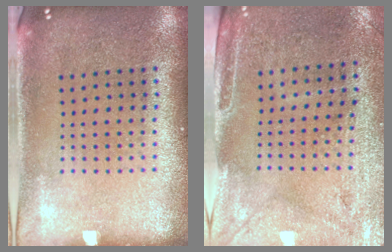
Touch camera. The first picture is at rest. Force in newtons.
{"total": 2.9, "press": 2.5, "slide": 1.5}